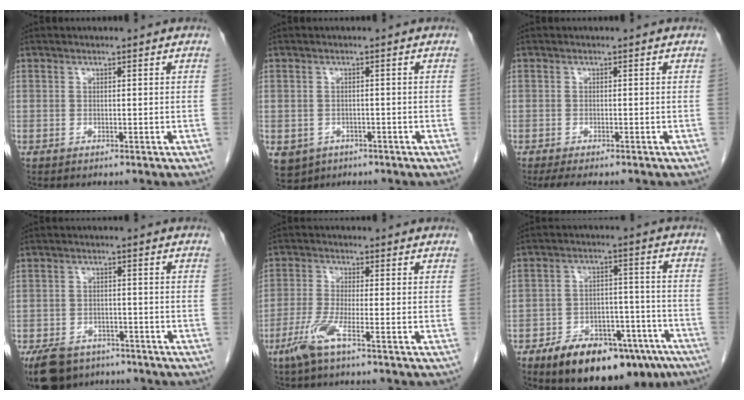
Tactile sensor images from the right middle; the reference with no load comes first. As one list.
[{"total": 5.7, "force": [-2.9, 4.7, 1.5], "torque": [-0.033, -0.001, -0.038]}, {"total": 5.2, "force": [-4.4, 1.2, 2.7], "torque": [-0.036, -0.012, -0.063]}, {"total": 10.1, "force": [-7.5, 5.6, 3.8], "torque": [-0.079, -0.006, -0.115]}, {"total": 3.8, "force": [-2.3, -0.1, 3.1], "torque": [-0.070, -0.009, -0.051]}, {"total": 17.8, "force": [-12.4, 7.6, 10.2], "torque": [-0.118, 0.029, -0.184]}]